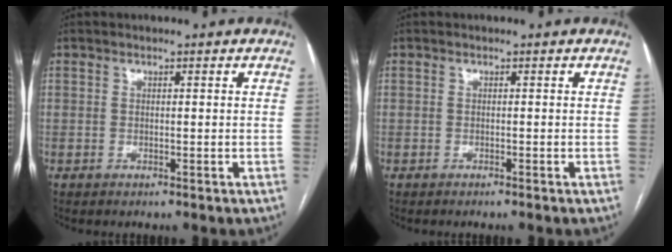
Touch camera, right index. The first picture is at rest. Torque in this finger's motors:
{"motor_torque": [0.09, -0.05, -0.03, 0.00]}